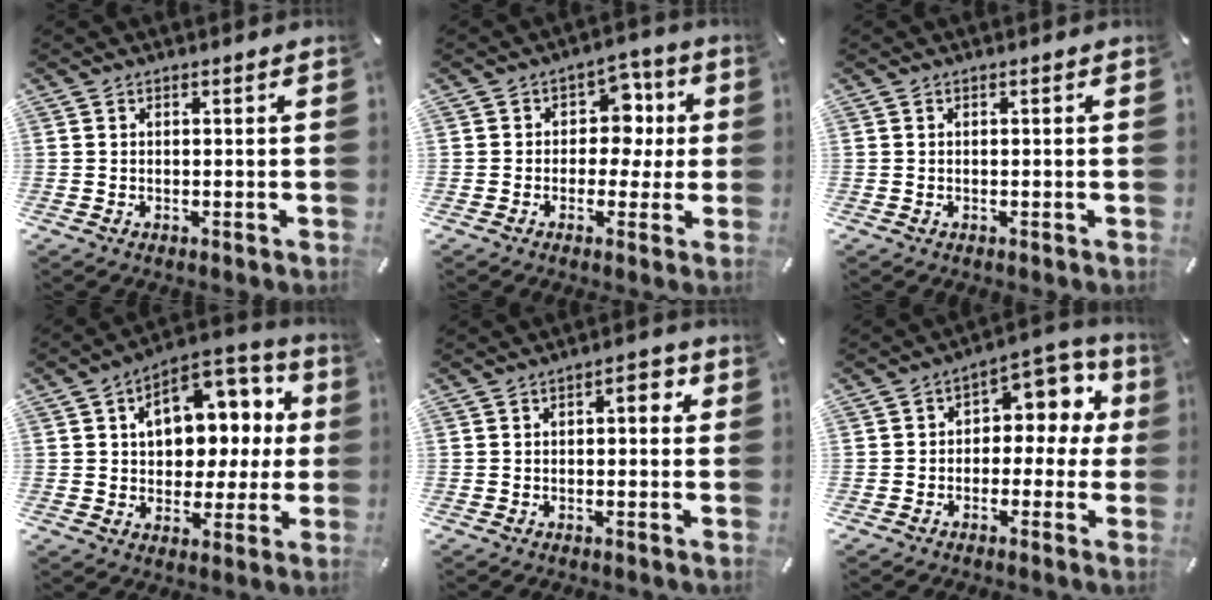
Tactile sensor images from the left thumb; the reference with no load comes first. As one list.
[{"total": 8.5, "force": [0.6, 7.2, 4.5], "torque": [-0.053, 0.003, 0.006]}, {"total": 0.0}, {"total": 13.5, "force": [3.9, 9.7, 8.6], "torque": [-0.117, -0.022, 0.073]}, {"total": 3.6, "force": [-0.3, 2.0, 3.0], "torque": [-0.037, 0.005, -0.015]}, {"total": 8.7, "force": [2.0, 6.2, 5.9], "torque": [-0.077, -0.011, 0.033]}]